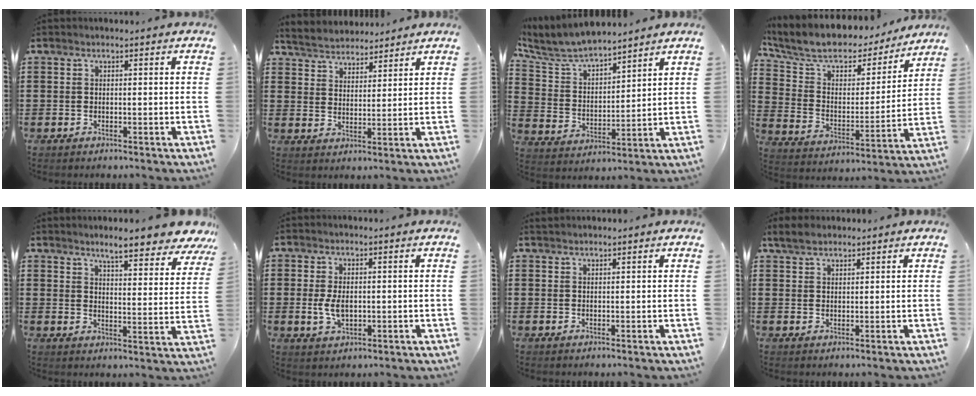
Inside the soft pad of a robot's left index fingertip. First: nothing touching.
{"total": 4.1, "force": [4.0, 1.0, 0.0], "torque": [-0.020, -0.013, 0.072]}
{"total": 7.0, "force": [6.4, 1.6, 2.5], "torque": [-0.081, -0.034, 0.109]}
{"total": 8.3, "force": [6.9, 3.3, 3.2], "torque": [-0.100, -0.045, 0.118]}
{"total": 6.8, "force": [6.1, 0.0, 3.0], "torque": [-0.065, -0.038, 0.101]}
{"total": 4.1, "force": [-0.2, 2.3, 3.4], "torque": [-0.082, 0.000, -0.008]}
{"total": 1.0, "force": [1.0, 0.1, 0.2], "torque": [-0.006, 0.002, 0.020]}
{"total": 2.8, "force": [2.4, 1.1, 1.1], "torque": [-0.027, 0.005, 0.046]}